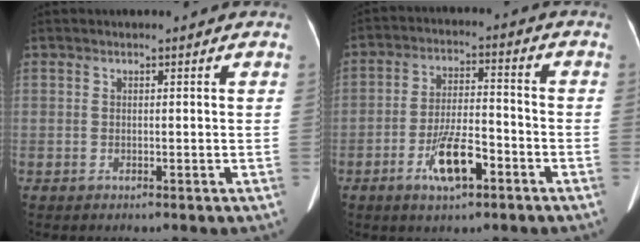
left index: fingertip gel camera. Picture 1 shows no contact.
{"total": 8.3, "force": [-4.2, 2.4, 6.7], "torque": [-0.132, 0.002, -0.074]}